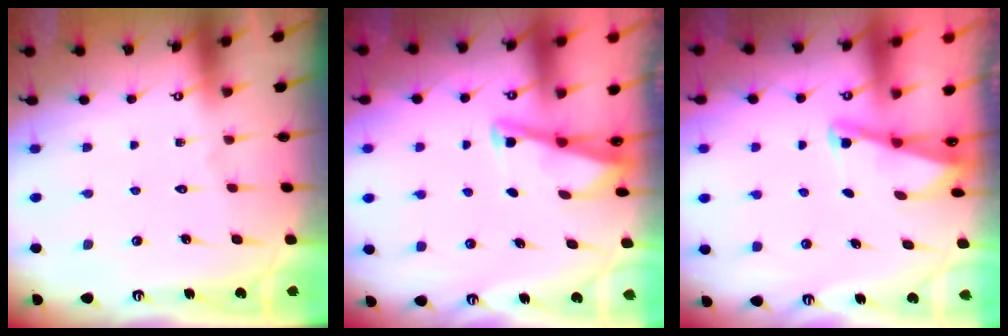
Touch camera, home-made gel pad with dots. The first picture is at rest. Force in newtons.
{"total": 3.0, "press": 3.0, "slide": 0.3}
{"total": 1.9, "press": 1.9, "slide": 0.4}